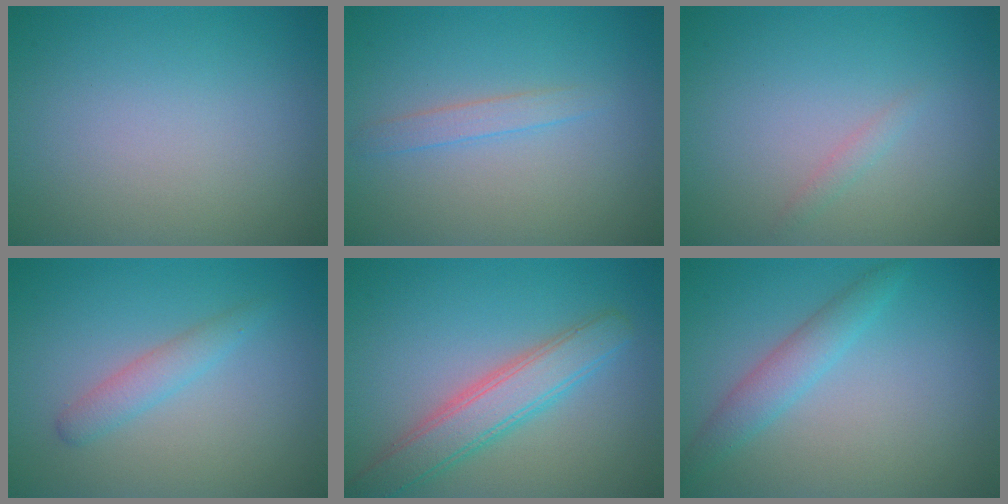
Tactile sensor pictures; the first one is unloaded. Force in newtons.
{"total": 1.4, "press": 1.4, "slide": 0.1}
{"total": 0.7, "press": 0.7, "slide": 0.0}
{"total": 1.9, "press": 1.9, "slide": 0.1}
{"total": 4.5, "press": 4.5, "slide": 0.2}
{"total": 2.6, "press": 2.6, "slide": 0.1}